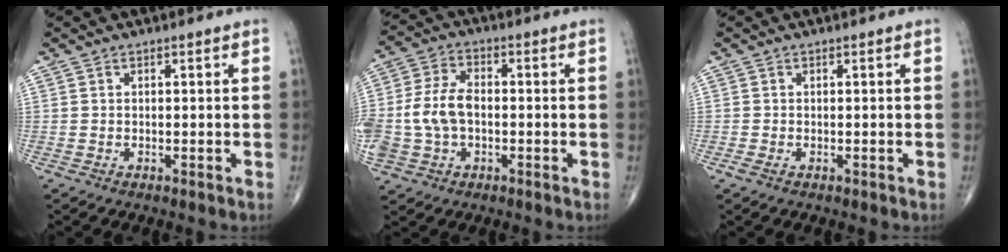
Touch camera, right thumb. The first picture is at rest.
{"total": 10.4, "force": [-1.2, 7.0, 7.7], "torque": [-0.158, 0.023, -0.025]}
{"total": 0.8, "force": [-0.4, 0.4, 0.6], "torque": [-0.019, -0.005, -0.010]}